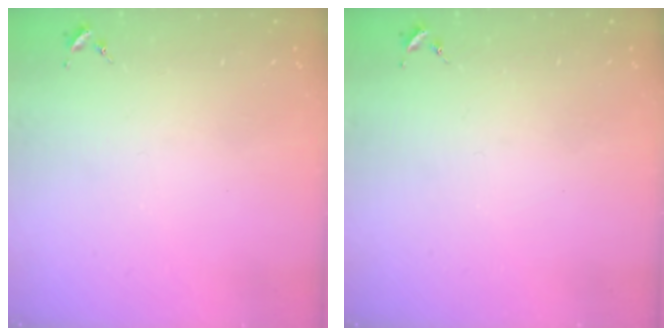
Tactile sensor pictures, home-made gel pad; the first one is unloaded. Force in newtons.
{"total": 0.0}